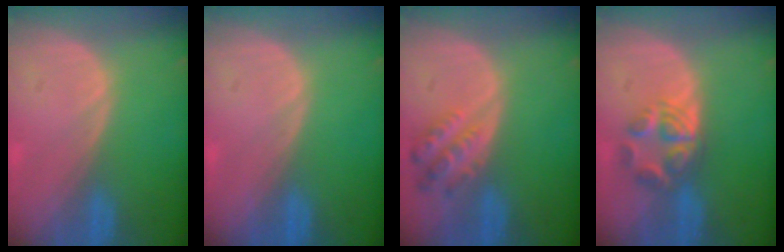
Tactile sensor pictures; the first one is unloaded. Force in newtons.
{"total": 0.0}
{"total": 4.9, "press": 4.8, "slide": 1.1}
{"total": 6.1, "press": 5.3, "slide": 3.0}